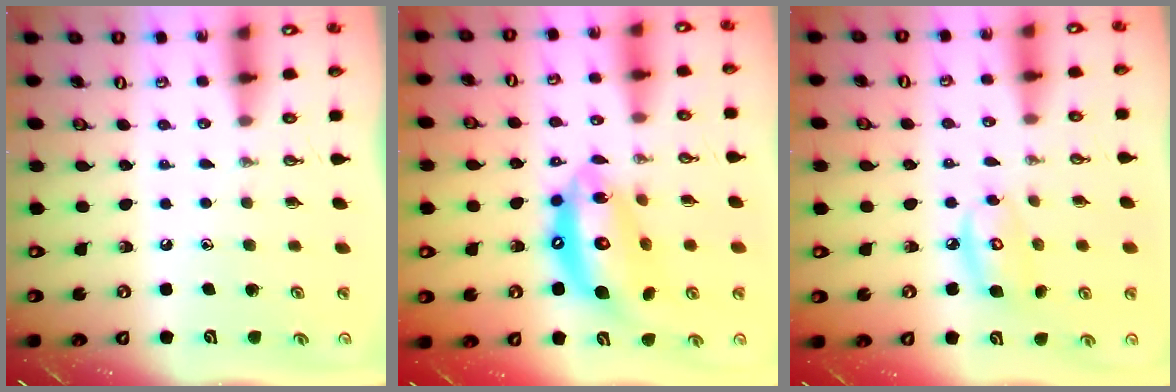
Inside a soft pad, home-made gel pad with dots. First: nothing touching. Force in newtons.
{"total": 17.2, "press": 17.1, "slide": 1.7}
{"total": 7.4, "press": 7.3, "slide": 0.4}